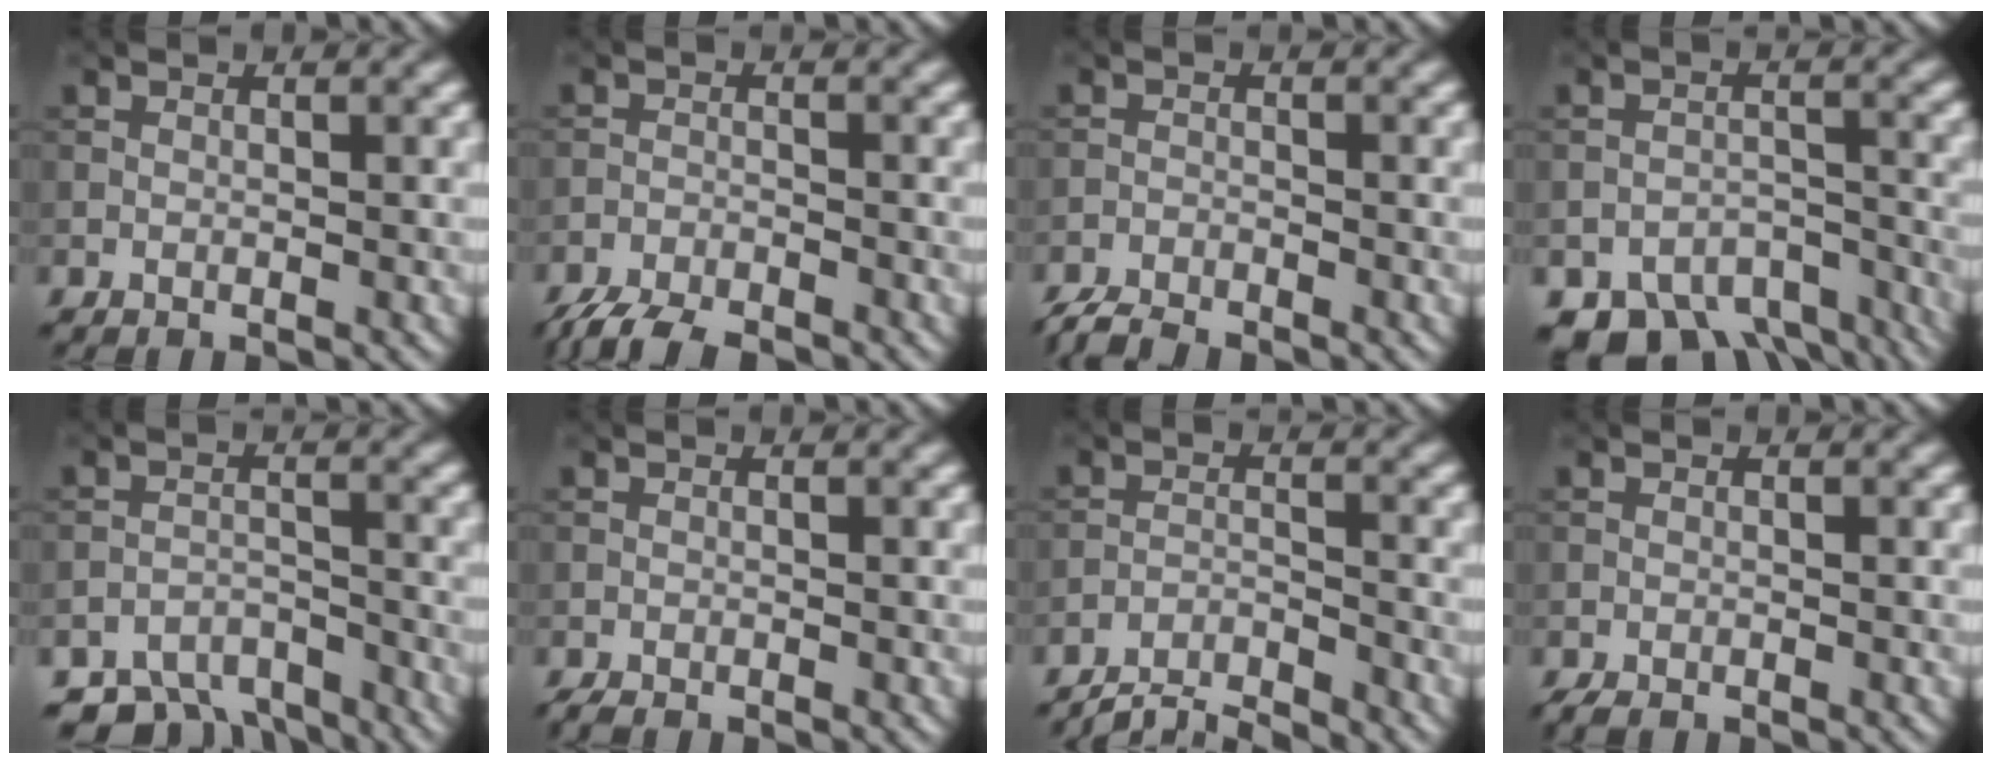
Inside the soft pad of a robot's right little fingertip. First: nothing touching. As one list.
[{"total": 5.1, "force": [-4.6, 1.0, 2.1], "torque": [-0.038, -0.017, -0.090]}, {"total": 2.9, "force": [-2.8, 0.3, 0.7], "torque": [-0.019, -0.007, -0.062]}, {"total": 9.1, "force": [-7.6, 4.0, 3.0], "torque": [-0.031, -0.019, -0.104]}, {"total": 6.1, "force": [-5.4, 2.3, 1.6], "torque": [-0.020, -0.012, -0.091]}, {"total": 1.0, "force": [-0.9, 0.1, 0.3], "torque": [-0.004, -0.003, -0.019]}, {"total": 5.0, "force": [-4.8, 0.6, 1.4], "torque": [-0.022, -0.005, -0.093]}, {"total": 1.3, "force": [-1.2, 0.3, 0.5], "torque": [-0.009, -0.003, -0.022]}]